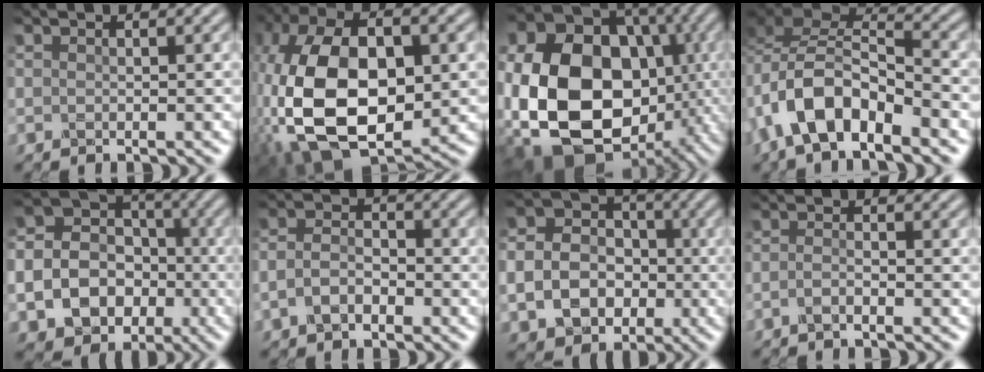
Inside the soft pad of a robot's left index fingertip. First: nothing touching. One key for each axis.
{"total": 17.3, "fx": -1.3, "fy": 10.5, "fz": 13.6, "tx": -0.301, "ty": -0.013, "tz": -0.021}
{"total": 20.8, "fx": -2.6, "fy": 16.1, "fz": 12.9, "tx": -0.286, "ty": -0.030, "tz": -0.043}
{"total": 8.8, "fx": -4.2, "fy": 4.4, "fz": 6.4, "tx": -0.116, "ty": 0.005, "tz": -0.084}
{"total": 15.3, "fx": -4.5, "fy": 13.3, "fz": 6.0, "tx": -0.140, "ty": -0.034, "tz": -0.077}
{"total": 3.2, "fx": -1.3, "fy": 2.1, "fz": 2.1, "tx": -0.046, "ty": 0.002, "tz": -0.032}
{"total": 8.5, "fx": -1.9, "fy": 7.0, "fz": 4.4, "tx": -0.073, "ty": -0.020, "tz": -0.043}
{"total": 1.2, "fx": -0.6, "fy": 0.3, "fz": 0.9, "tx": -0.019, "ty": 0.000, "tz": -0.016}